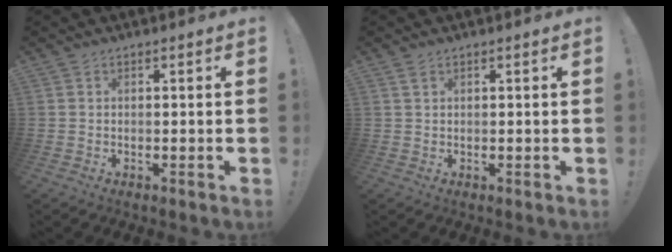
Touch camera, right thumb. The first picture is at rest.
{"total": 1.3, "force": [0.9, 0.6, 0.7], "torque": [-0.014, 0.000, 0.016]}